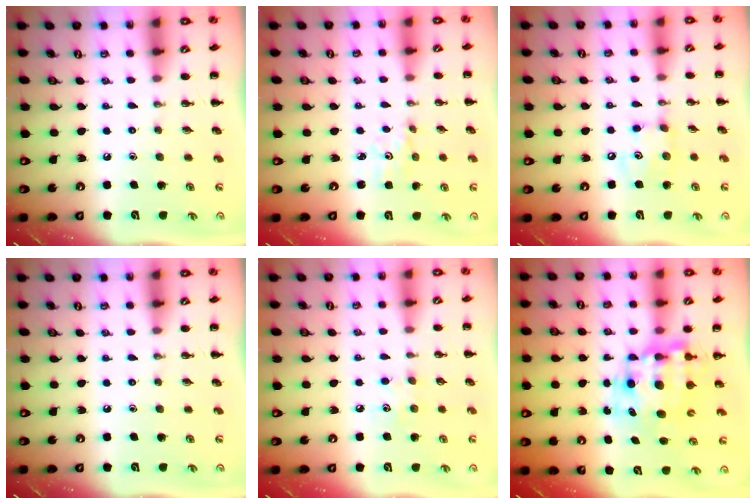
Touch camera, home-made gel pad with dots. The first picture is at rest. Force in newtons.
{"total": 2.3, "press": 2.2, "slide": 0.7}
{"total": 6.3, "press": 6.3, "slide": 0.6}
{"total": 0.0}
{"total": 4.5, "press": 4.4, "slide": 1.1}
{"total": 10.1, "press": 9.8, "slide": 2.6}